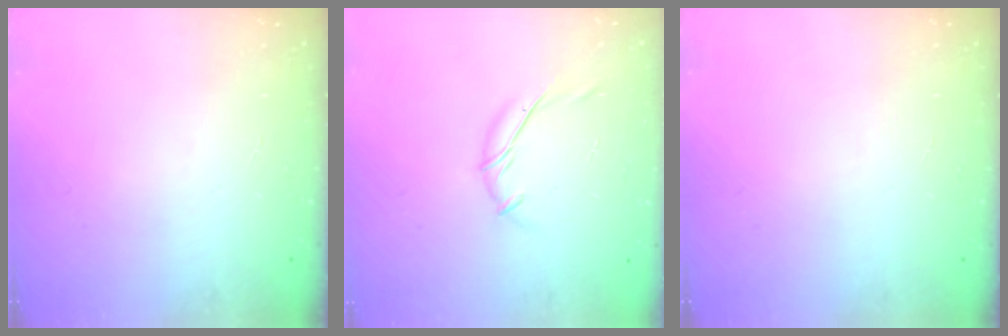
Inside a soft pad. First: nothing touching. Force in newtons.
{"total": 5.3, "press": 5.2, "slide": 1.1}
{"total": 0.0}